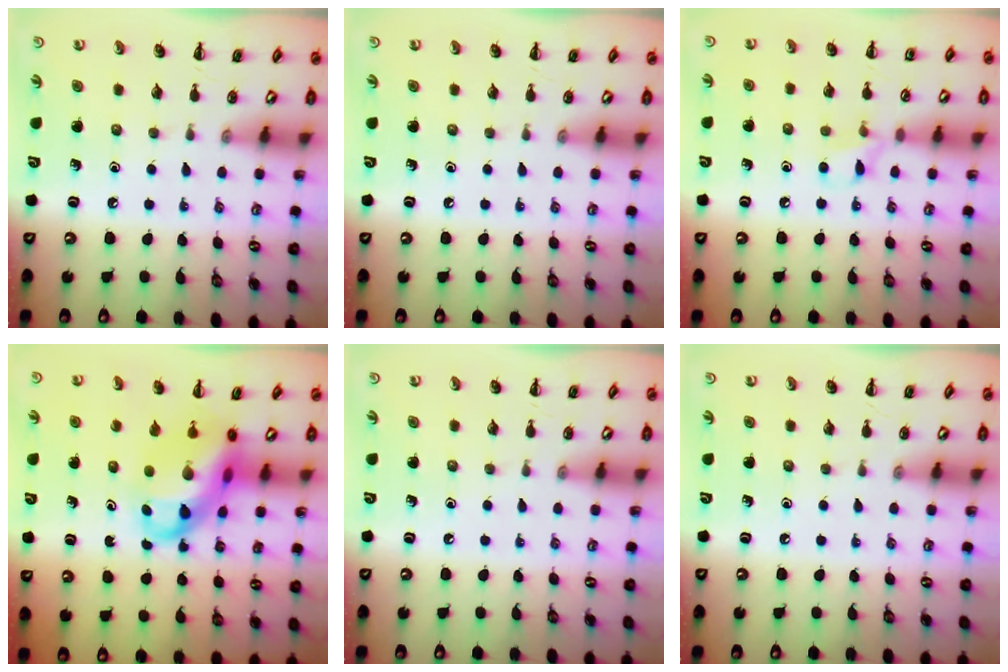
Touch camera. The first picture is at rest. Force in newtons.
{"total": 0.0}
{"total": 6.0, "press": 5.7, "slide": 1.6}
{"total": 12.3, "press": 11.8, "slide": 3.2}
{"total": 0.0}
{"total": 0.0}